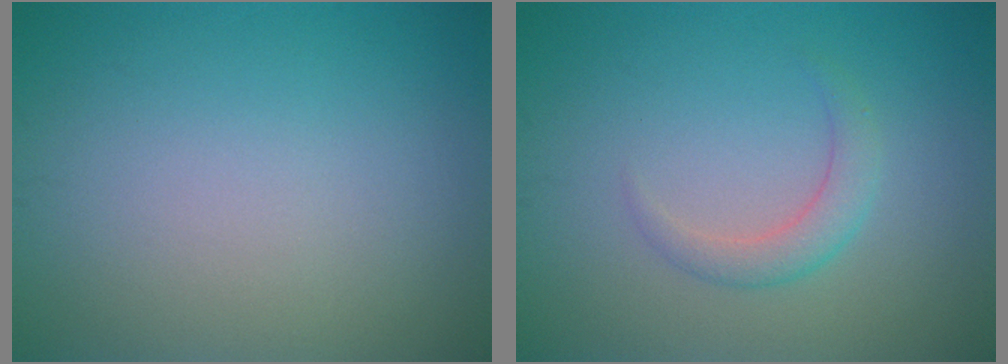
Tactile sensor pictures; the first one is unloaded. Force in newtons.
{"total": 2.0, "press": 2.0, "slide": 0.2}